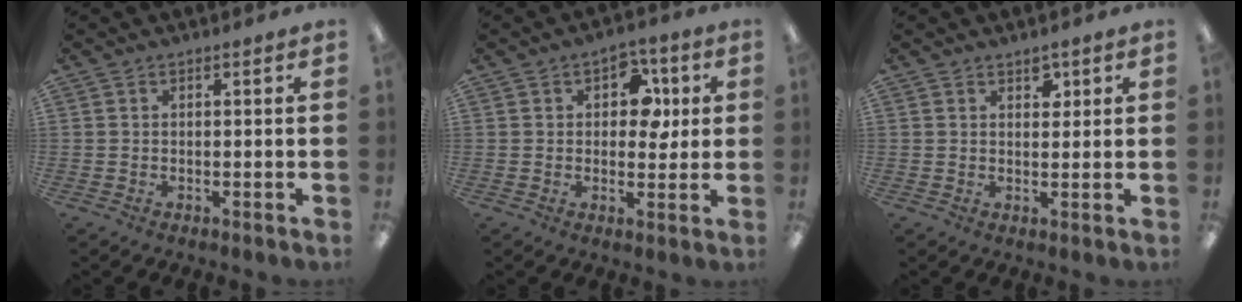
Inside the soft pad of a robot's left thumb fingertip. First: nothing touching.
{"total": 8.3, "force": [2.7, 5.7, 5.3], "torque": [-0.057, -0.002, 0.041]}
{"total": 2.7, "force": [1.9, 1.5, 1.2], "torque": [-0.001, -0.008, 0.028]}